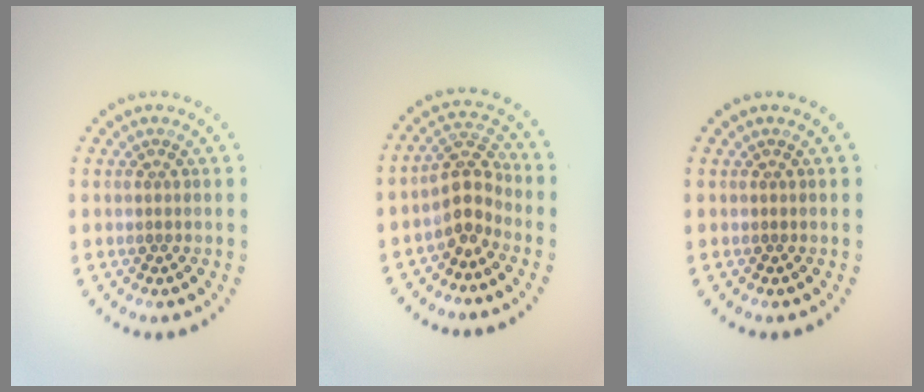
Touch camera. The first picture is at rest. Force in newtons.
{"total": 3.2, "press": 2.7, "slide": 1.7}
{"total": 0.0}